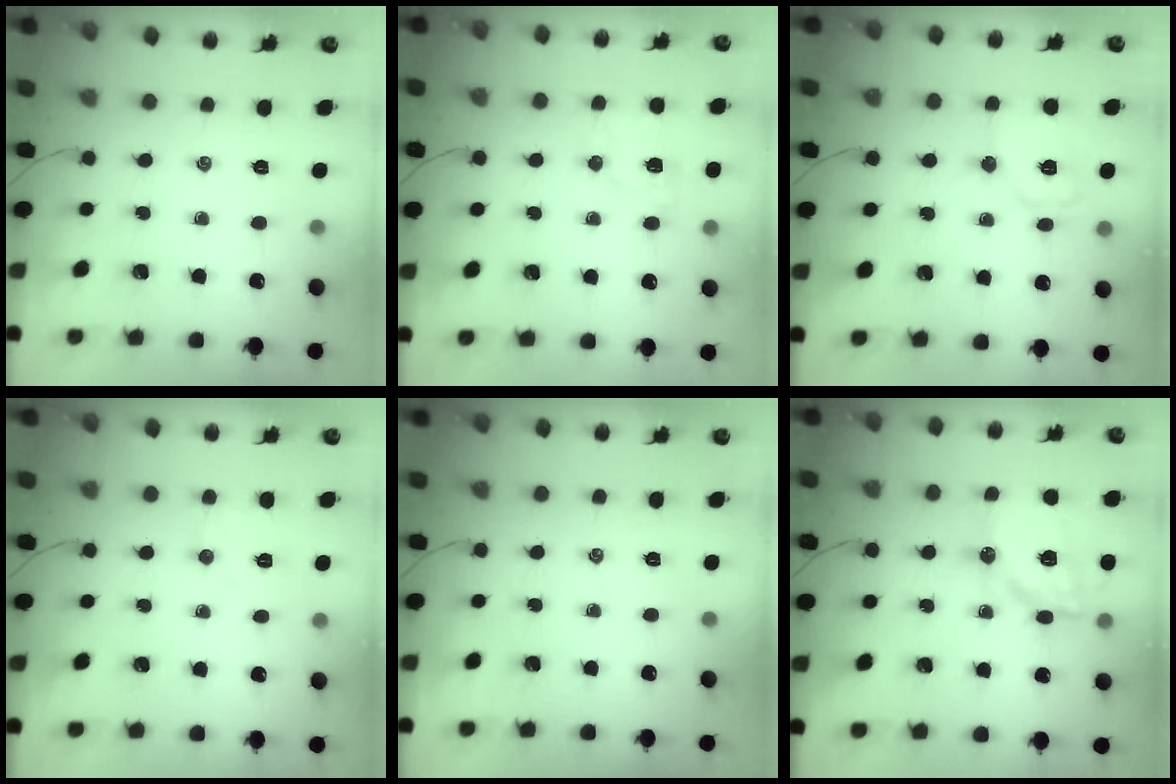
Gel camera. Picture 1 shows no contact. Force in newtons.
{"total": 6.5, "press": 6.4, "slide": 1.1}
{"total": 9.7, "press": 9.6, "slide": 1.2}
{"total": 4.2, "press": 4.1, "slide": 0.9}
{"total": 0.0}
{"total": 16.6, "press": 16.4, "slide": 2.7}